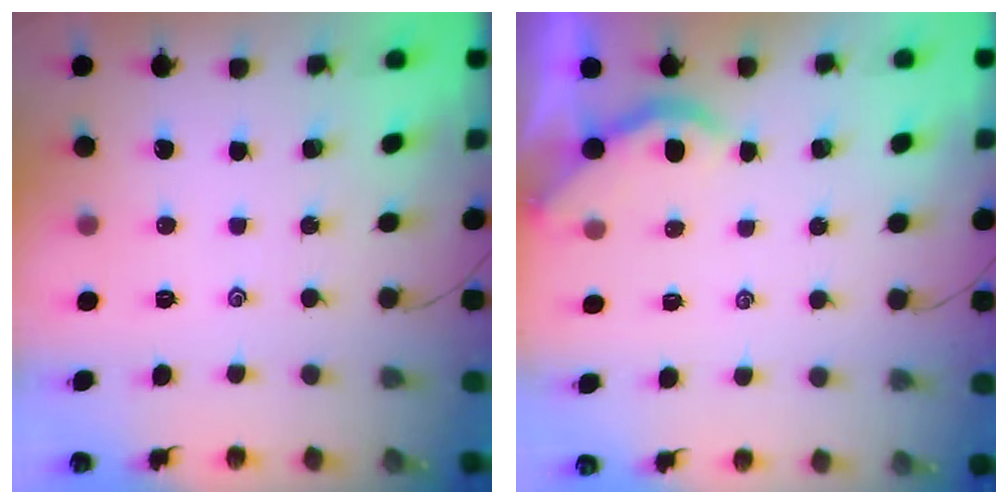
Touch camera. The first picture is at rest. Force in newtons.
{"total": 2.2, "press": 2.2, "slide": 0.1}